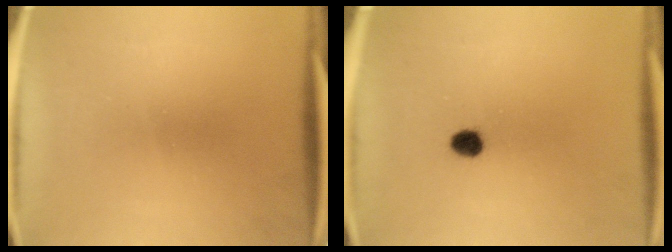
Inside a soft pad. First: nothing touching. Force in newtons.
{"total": 2.8}